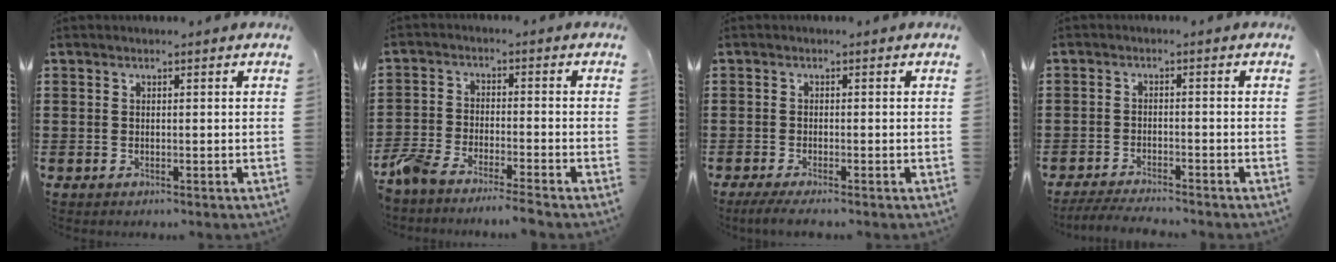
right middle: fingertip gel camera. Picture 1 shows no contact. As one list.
[{"total": 5.0, "force": [-4.7, 0.1, 1.6], "torque": [-0.056, -0.012, -0.098]}, {"total": 1.5, "force": [-1.2, -0.1, 0.9], "torque": [-0.022, -0.006, -0.023]}, {"total": 3.2, "force": [-3.2, 0.0, 0.5], "torque": [-0.019, -0.005, -0.068]}]